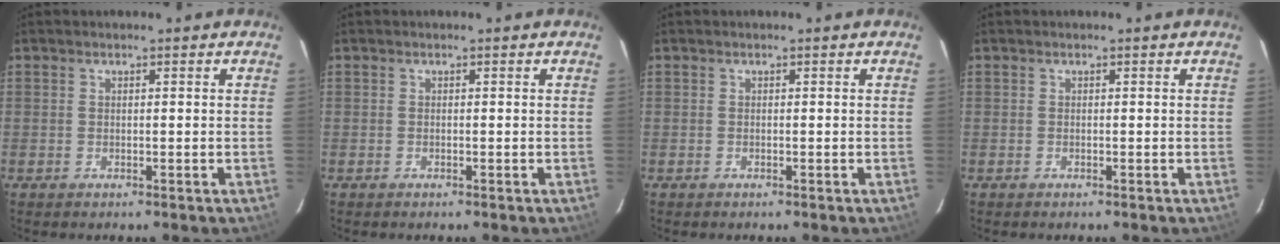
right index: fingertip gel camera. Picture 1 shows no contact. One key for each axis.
{"total": 0.0}
{"total": 0.0}
{"total": 0.0}